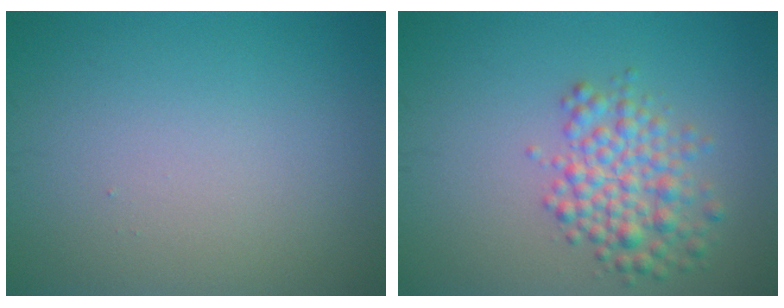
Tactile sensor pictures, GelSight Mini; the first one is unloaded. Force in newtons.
{"total": 4.1, "press": 4.1, "slide": 0.1}